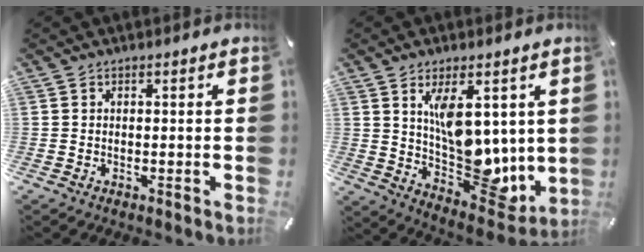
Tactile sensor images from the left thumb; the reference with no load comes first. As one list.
[{"total": 14.5, "force": [4.3, 8.2, 11.2], "torque": [-0.164, -0.046, 0.084]}]